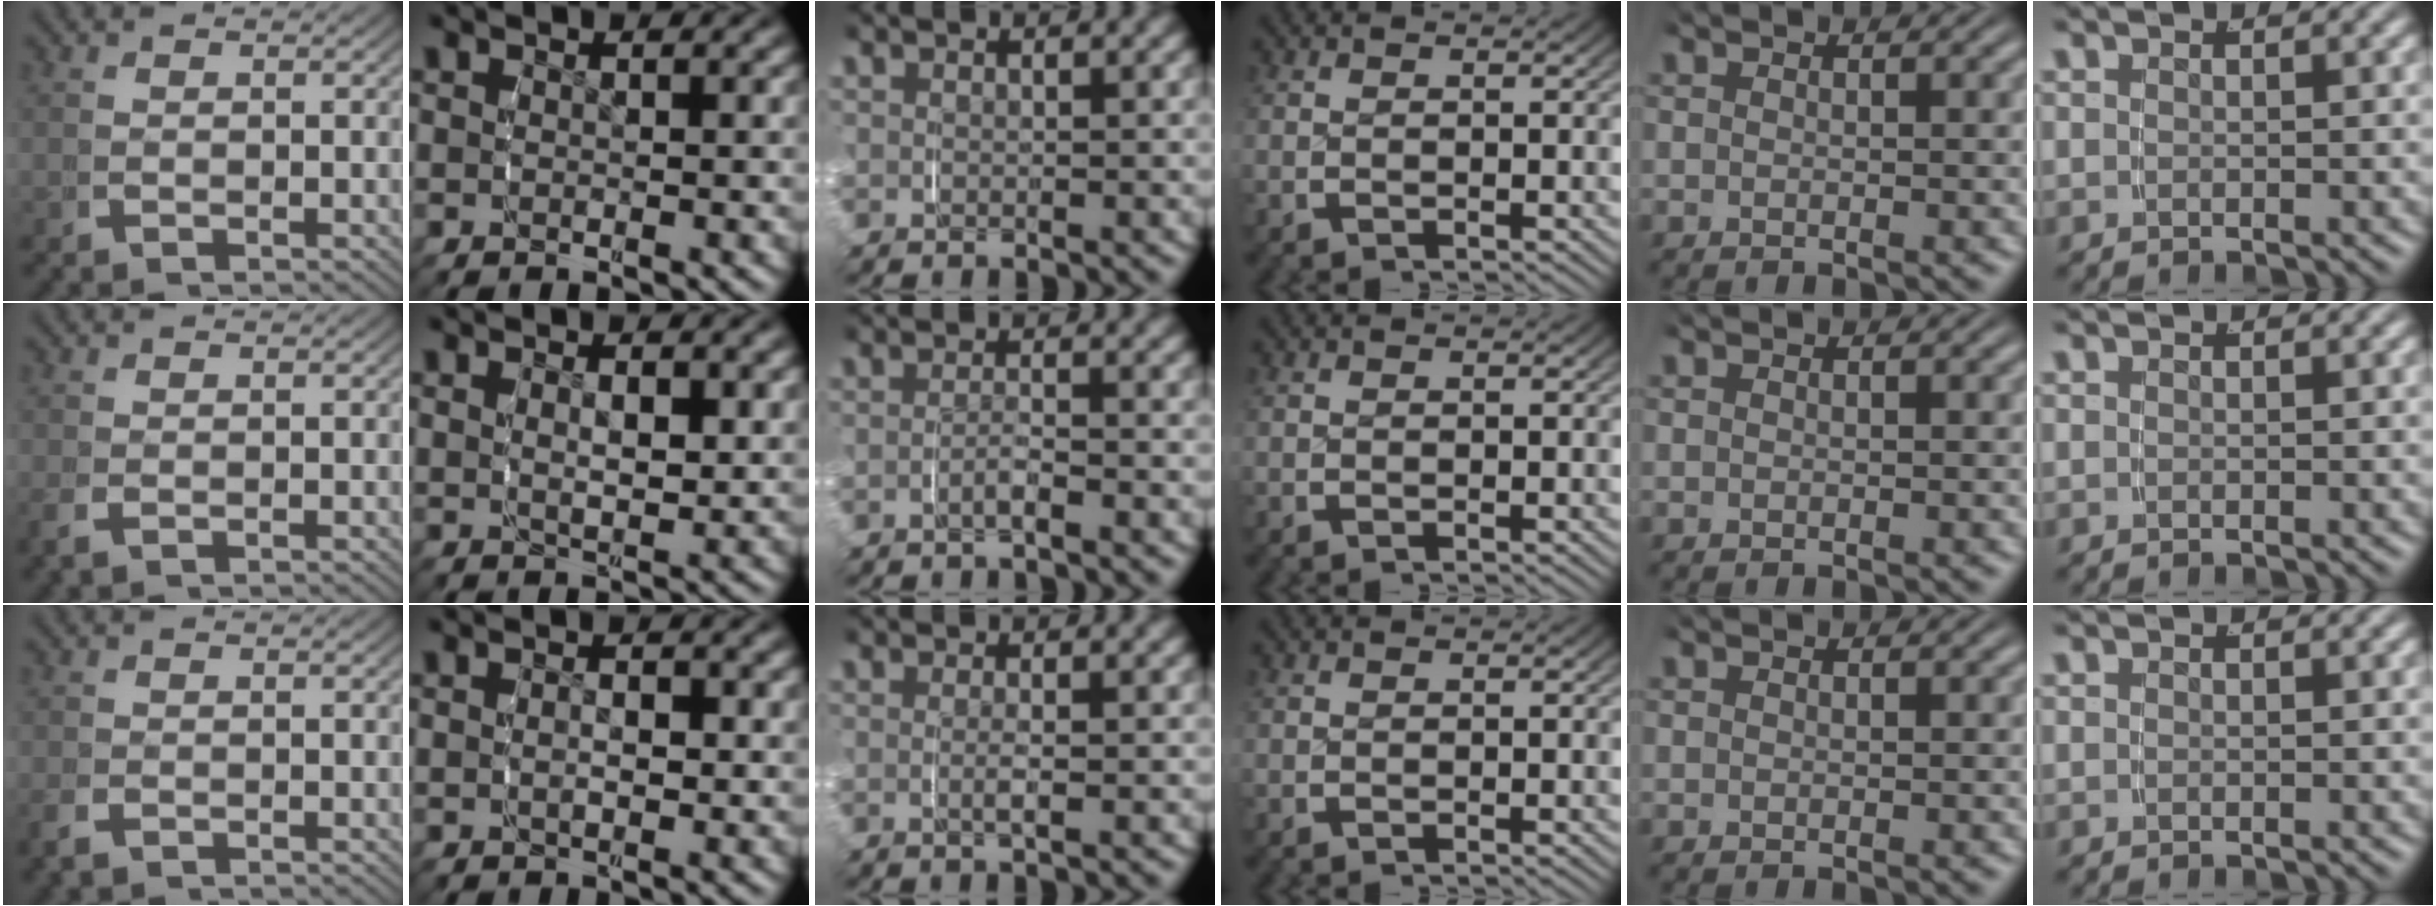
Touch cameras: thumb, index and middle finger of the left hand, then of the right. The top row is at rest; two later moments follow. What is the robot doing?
{"motion": "grasp_and_lifting", "object": "toothpaste"}